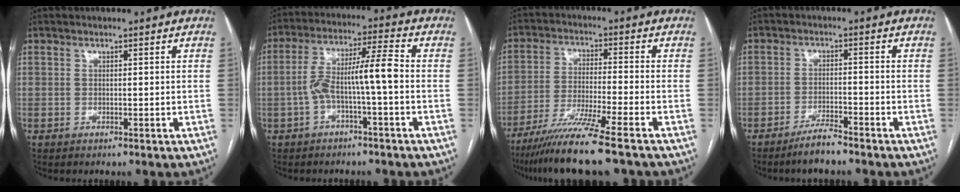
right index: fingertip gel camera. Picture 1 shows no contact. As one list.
[{"total": 8.6, "force": [-1.8, 0.5, 8.4], "torque": [-0.155, 0.036, -0.031]}, {"total": 11.3, "force": [-8.7, -1.2, 7.1], "torque": [-0.126, -0.038, -0.151]}, {"total": 3.9, "force": [-3.4, 0.3, 1.9], "torque": [-0.036, -0.005, -0.064]}]